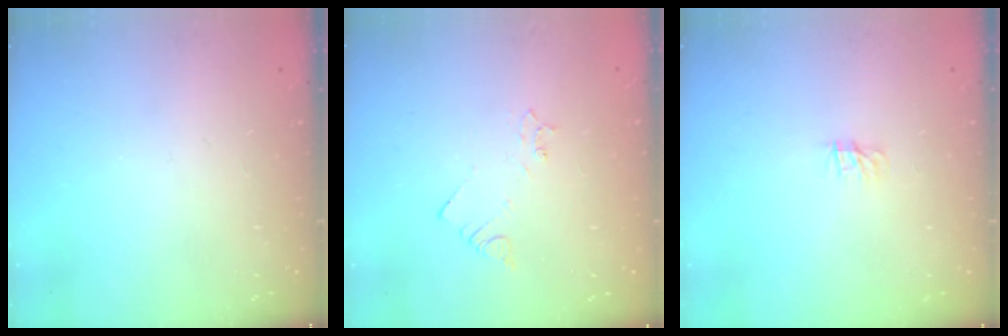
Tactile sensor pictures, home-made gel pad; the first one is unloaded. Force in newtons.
{"total": 2.1, "press": 2.1, "slide": 0.3}
{"total": 0.0}